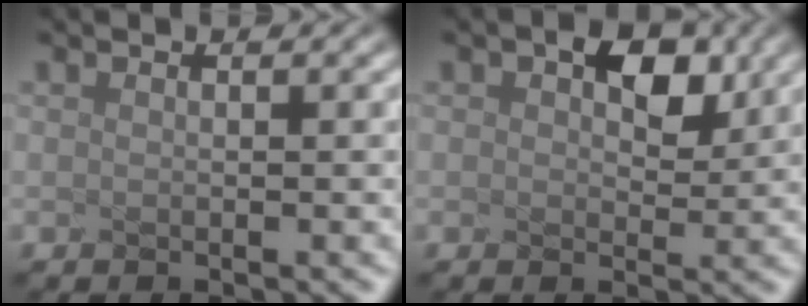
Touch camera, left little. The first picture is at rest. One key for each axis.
{"total": 1.0, "fx": 0.2, "fy": 0.3, "fz": 0.9, "tx": -0.046, "ty": -0.006, "tz": 0.042}